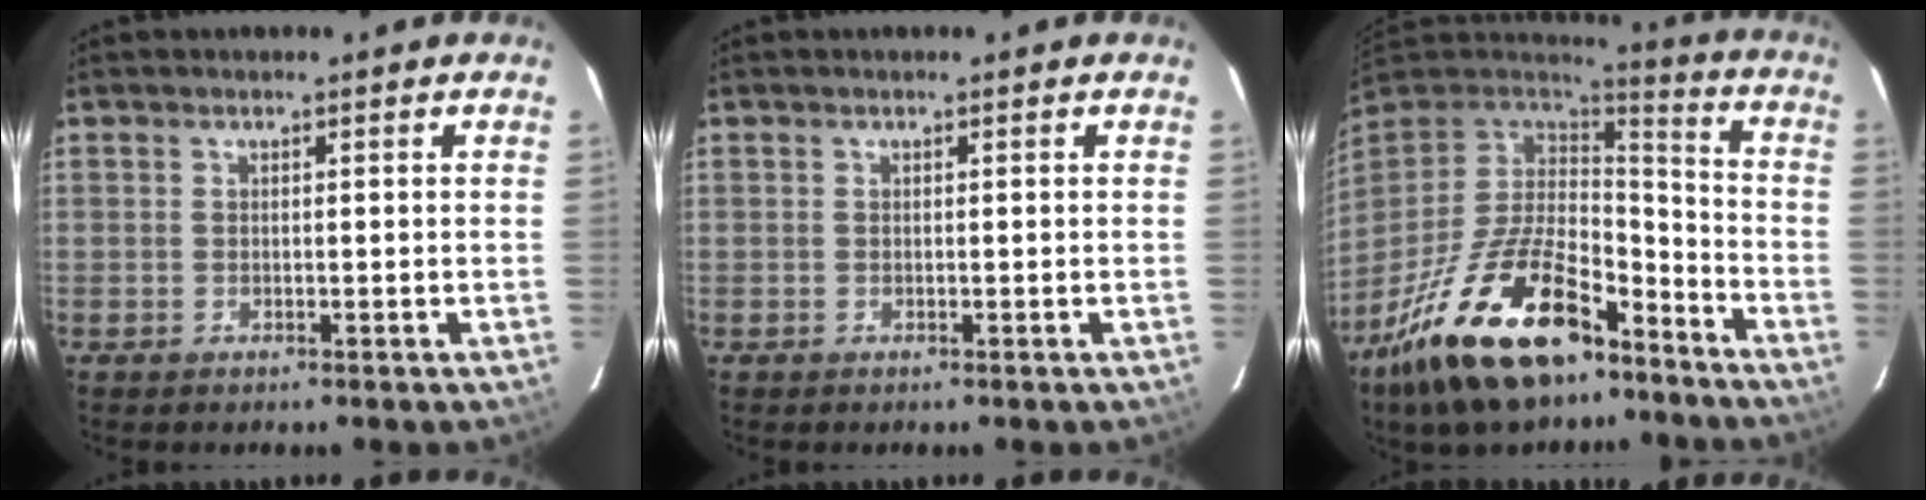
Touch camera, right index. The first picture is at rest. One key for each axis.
{"total": 0.0}
{"total": 25.3, "fx": -15.8, "fy": 11.2, "fz": 16.2, "tx": -0.322, "ty": -0.017, "tz": -0.258}